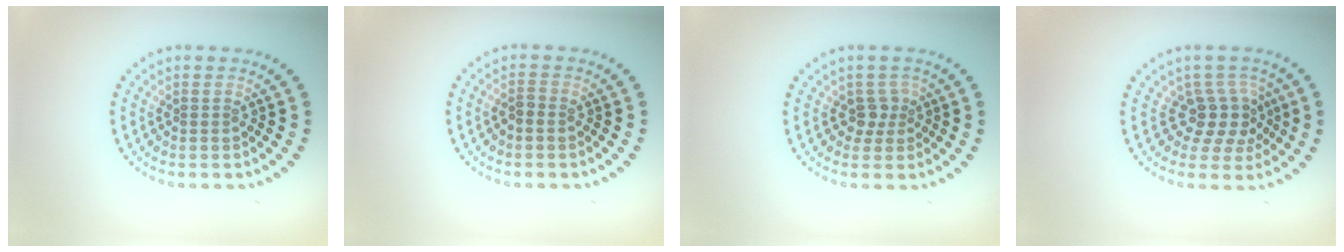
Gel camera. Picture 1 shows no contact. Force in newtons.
{"total": 0.8, "press": 0.7, "slide": 0.4}
{"total": 1.8, "press": 1.4, "slide": 1.2}
{"total": 3.2, "press": 2.4, "slide": 2.2}